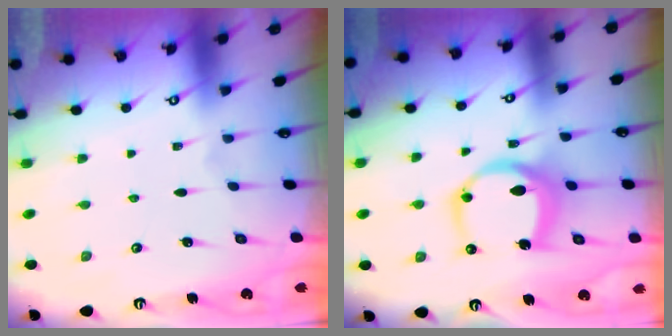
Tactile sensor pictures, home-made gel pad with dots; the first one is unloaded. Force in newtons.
{"total": 11.2, "press": 11.2, "slide": 0.5}